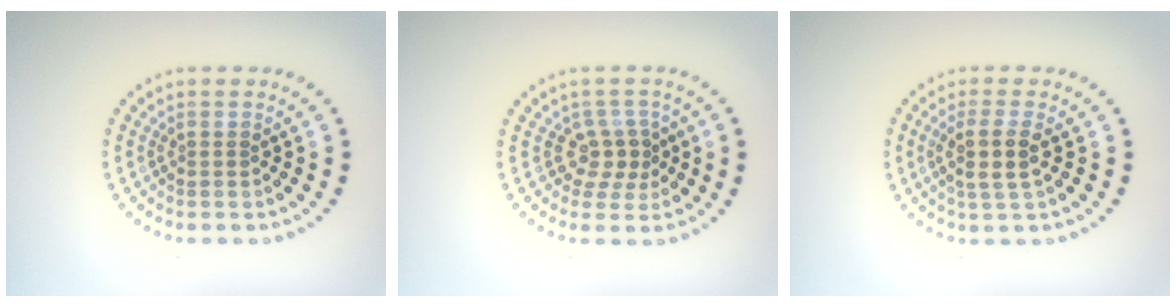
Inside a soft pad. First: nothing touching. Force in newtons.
{"total": 2.4, "press": 1.9, "slide": 1.5}
{"total": 2.7, "press": 2.3, "slide": 1.4}